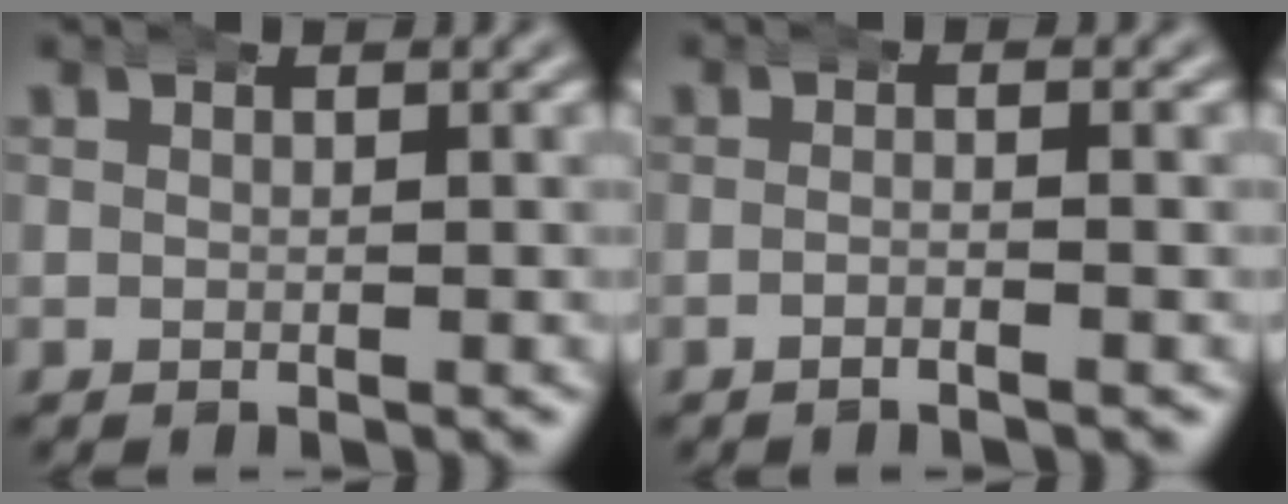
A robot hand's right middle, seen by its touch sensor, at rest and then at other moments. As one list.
[{"total": 1.8, "force": [-1.3, -0.3, 1.2], "torque": [-0.019, 0.003, -0.028]}]